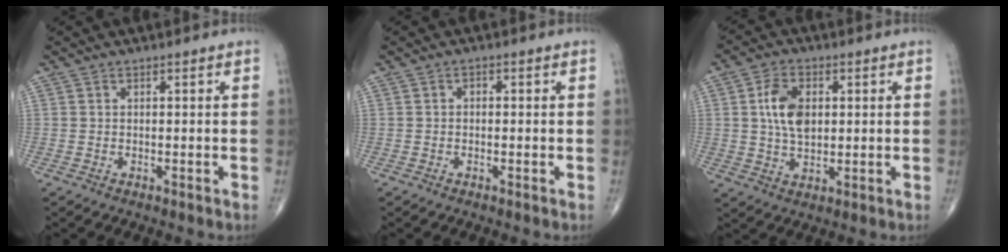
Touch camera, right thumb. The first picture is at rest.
{"total": 0.8, "force": [-0.1, 0.6, 0.5], "torque": [0.002, 0.003, -0.008]}
{"total": 8.1, "force": [1.4, 5.0, 6.2], "torque": [-0.104, -0.002, 0.026]}